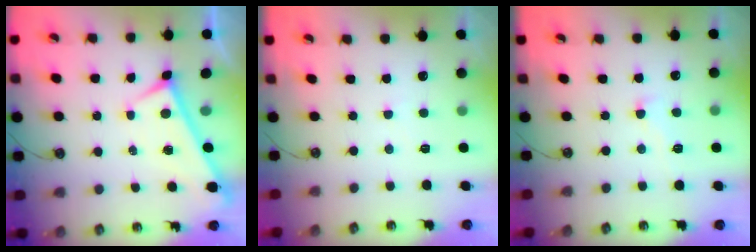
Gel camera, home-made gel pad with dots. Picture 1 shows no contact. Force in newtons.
{"total": 1.3, "press": 1.3, "slide": 0.4}
{"total": 0.9, "press": 0.4, "slide": 0.8}